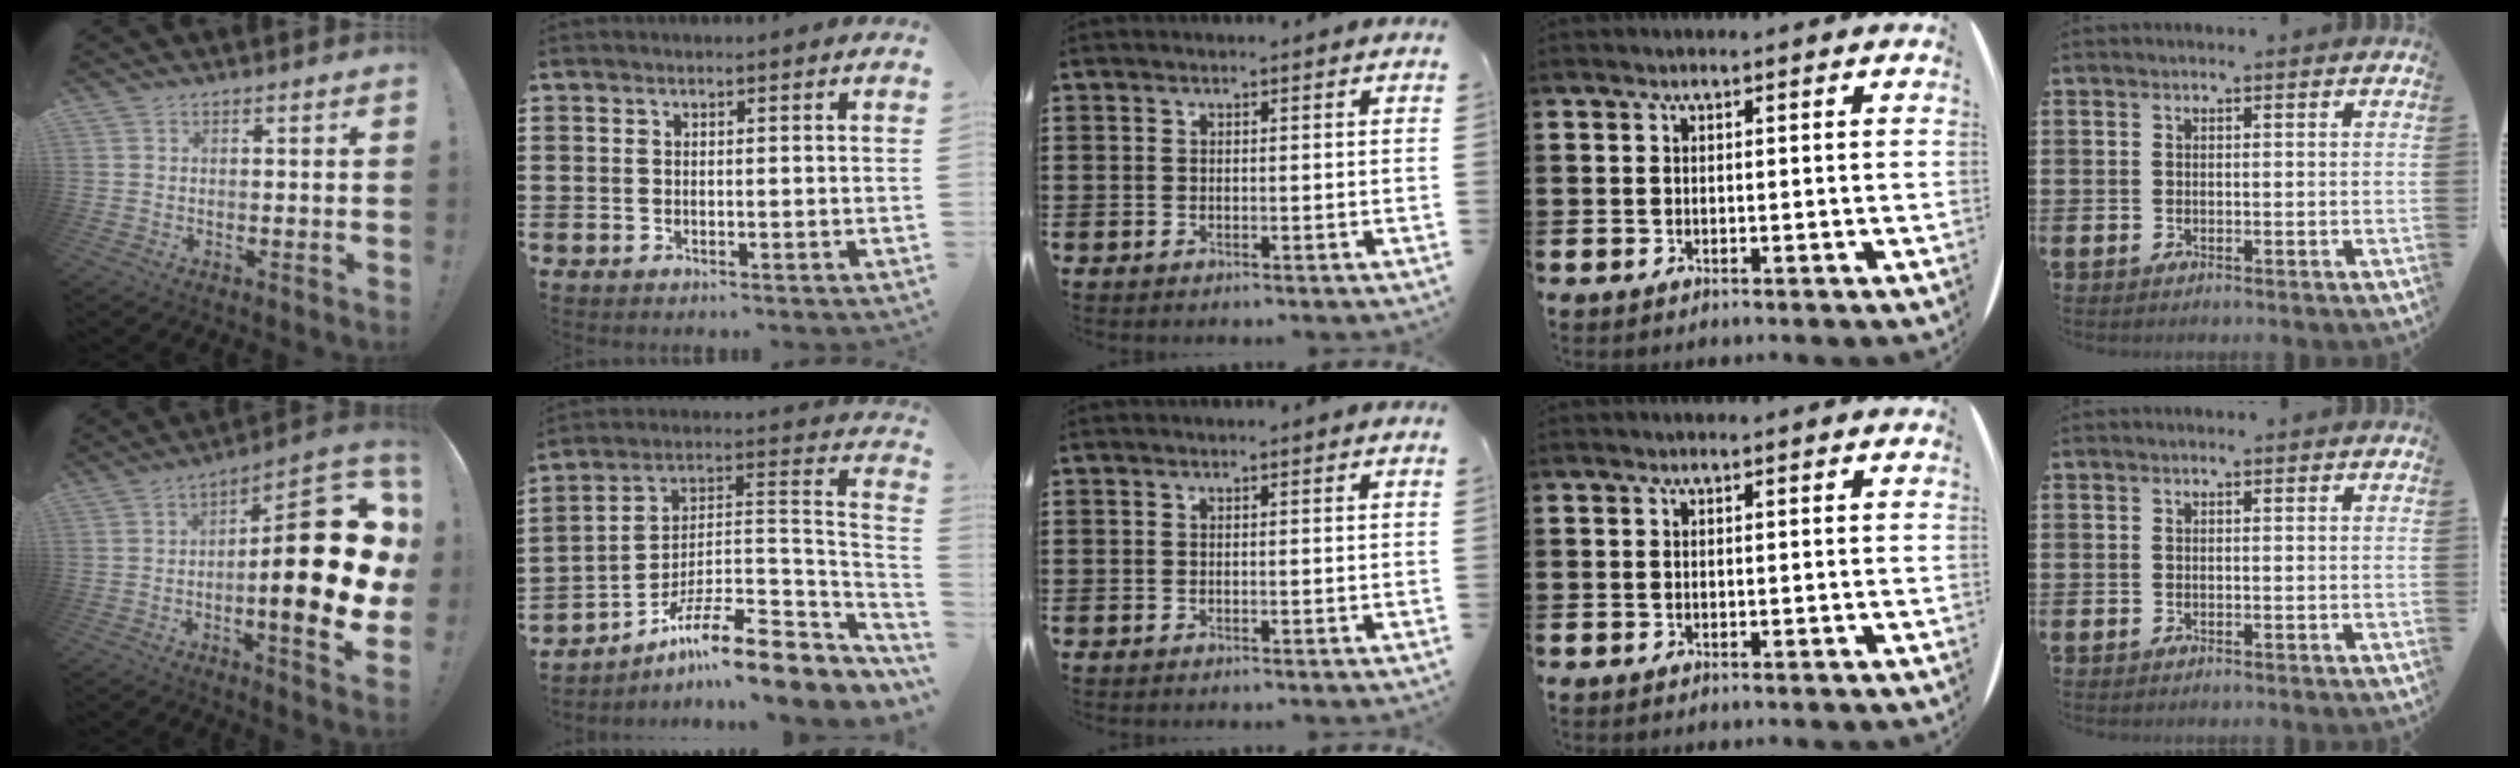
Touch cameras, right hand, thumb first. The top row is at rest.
{"thumb": {"total": 24.6, "force": [-1.3, 7.5, 23.5], "torque": [-0.333, 0.011, -0.023]}, "index": {"total": 11.3, "force": [-8.2, 2.2, 7.5], "torque": [-0.117, 0.010, -0.155]}}